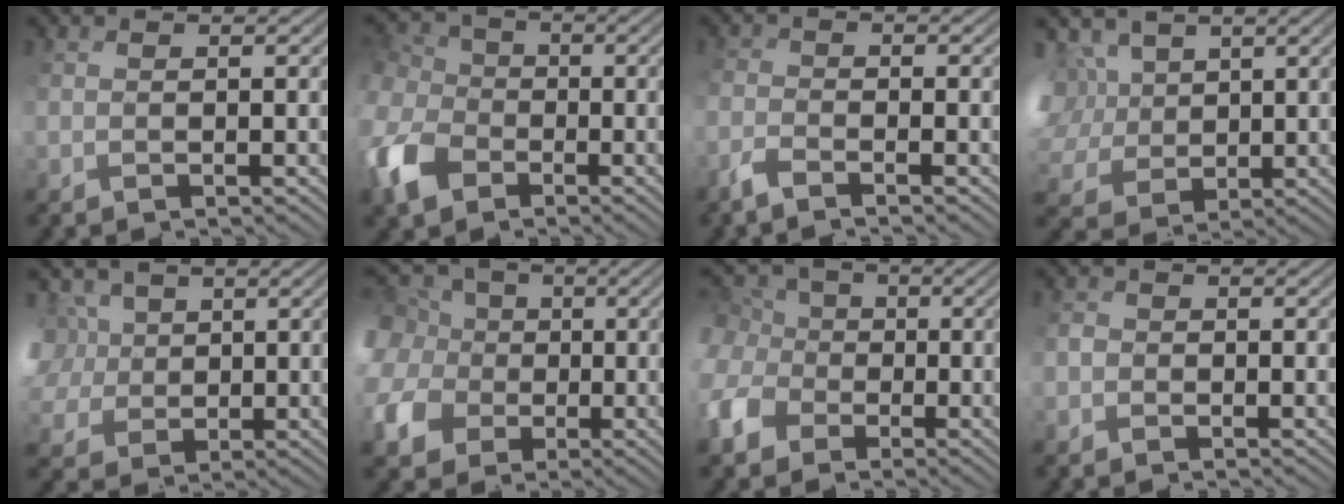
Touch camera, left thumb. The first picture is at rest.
{"total": 8.8, "force": [-2.6, 6.8, 4.9], "torque": [-0.156, -0.009, -0.061]}
{"total": 2.4, "force": [-1.8, 0.2, 1.6], "torque": [-0.043, 0.002, -0.048]}
{"total": 9.1, "force": [4.8, 6.5, 4.2], "torque": [-0.136, 0.019, 0.091]}
{"total": 9.6, "force": [3.9, 7.6, 4.4], "torque": [-0.134, 0.033, 0.053]}
{"total": 10.8, "force": [1.9, 9.4, 4.9], "torque": [-0.180, 0.022, 0.031]}
{"total": 7.6, "force": [-0.9, 6.6, 3.7], "torque": [-0.113, 0.007, -0.022]}
{"total": 1.4, "force": [-0.8, 1.1, 0.4], "torque": [-0.004, 0.005, -0.015]}